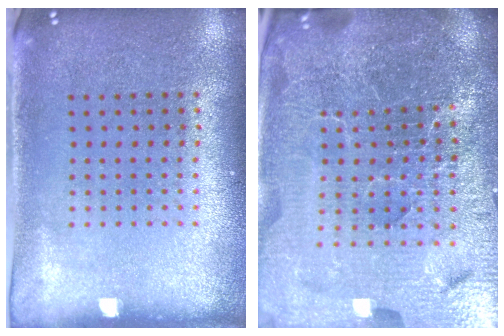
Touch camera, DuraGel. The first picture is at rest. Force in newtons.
{"total": 6.8, "press": 5.9, "slide": 3.3}